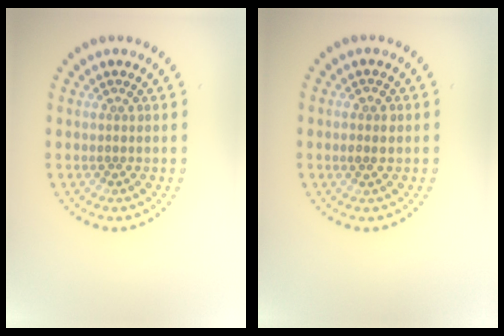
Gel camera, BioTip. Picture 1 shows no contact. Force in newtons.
{"total": 1.5, "press": 1.5, "slide": 0.1}